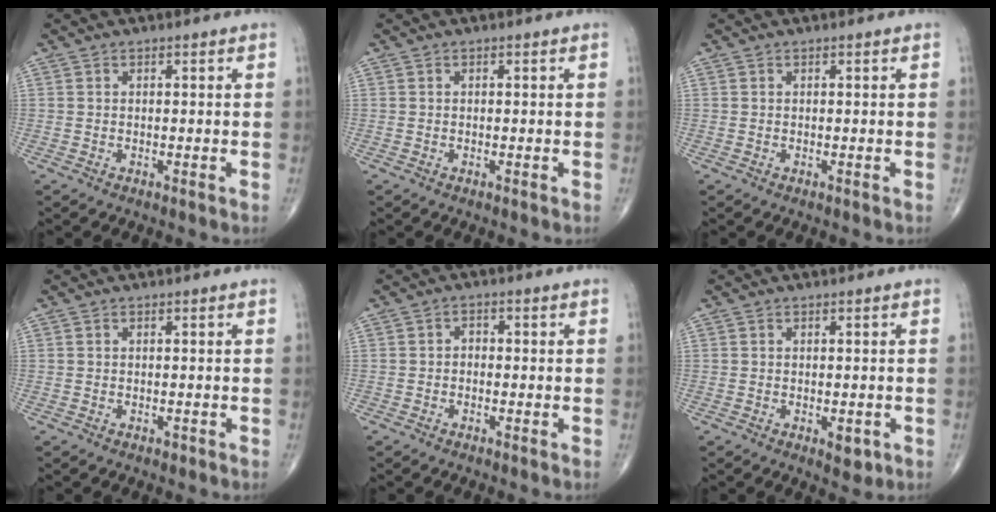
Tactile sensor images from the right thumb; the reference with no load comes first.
{"total": 0.0}
{"total": 0.0}
{"total": 0.6, "force": [-0.3, 0.4, 0.3], "torque": [-0.003, 0.001, -0.005]}
{"total": 1.7, "force": [-0.4, 1.4, 0.9], "torque": [-0.001, 0.009, -0.012]}
{"total": 3.0, "force": [-1.0, 1.6, 2.3], "torque": [-0.021, -0.002, -0.007]}